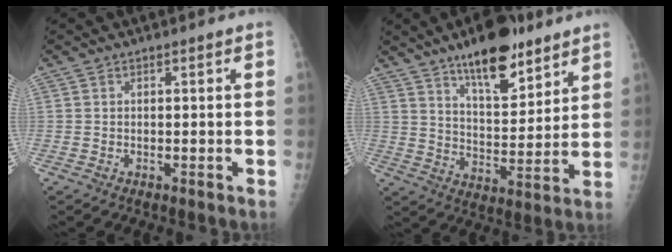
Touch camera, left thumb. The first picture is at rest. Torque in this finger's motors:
{"motor_torque": [1.80, 0.35, 1.01, -0.74, 0.24]}